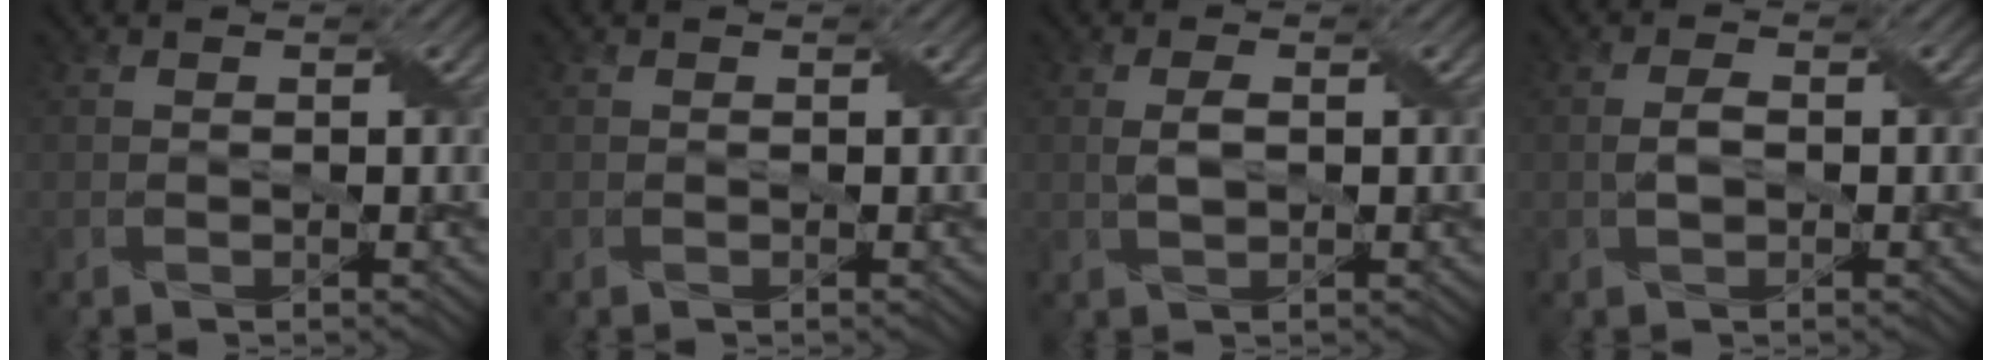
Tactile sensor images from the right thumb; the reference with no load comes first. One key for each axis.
{"total": 0.0}
{"total": 2.1, "fx": 0.2, "fy": 0.9, "fz": 1.9, "tx": -0.046, "ty": 0.004, "tz": 0.004}
{"total": 2.2, "fx": -0.2, "fy": 1.2, "fz": 1.8, "tx": -0.040, "ty": 0.003, "tz": -0.004}